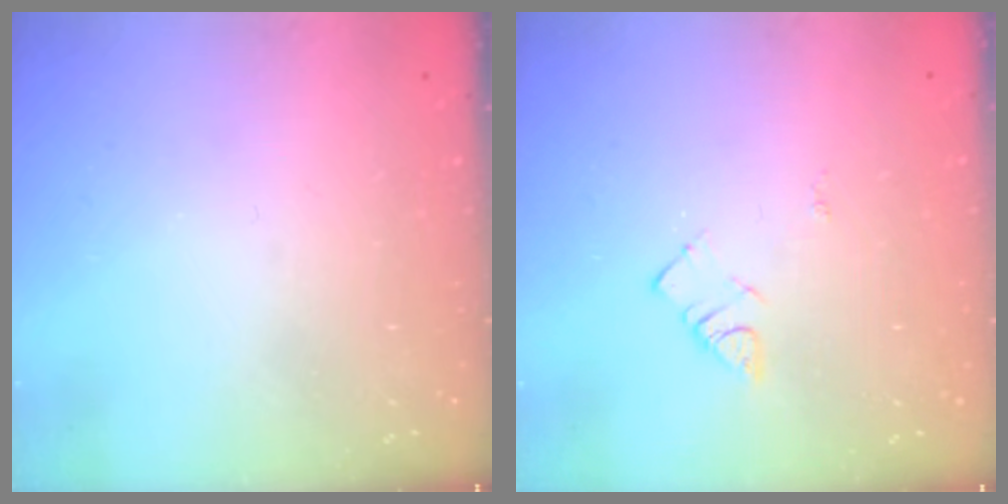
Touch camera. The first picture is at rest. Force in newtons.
{"total": 3.9, "press": 3.9, "slide": 0.5}